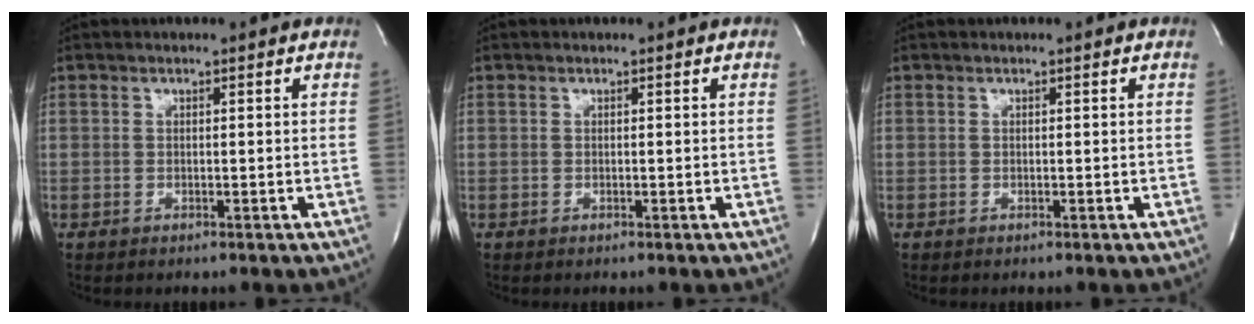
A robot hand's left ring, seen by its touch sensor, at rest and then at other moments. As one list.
[{"total": 0.0}, {"total": 0.0}]